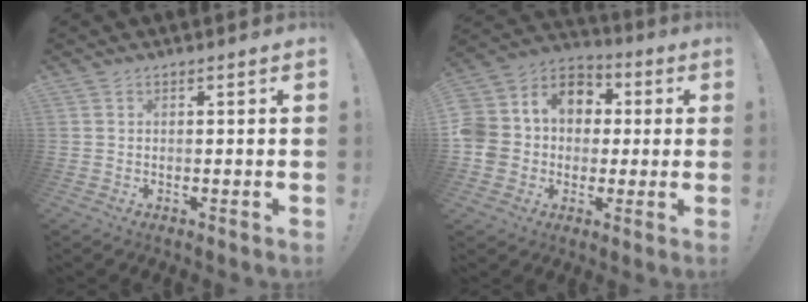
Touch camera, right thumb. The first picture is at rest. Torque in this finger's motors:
{"motor_torque": [2.03, 2.25, 1.10, -0.31, 0.08]}